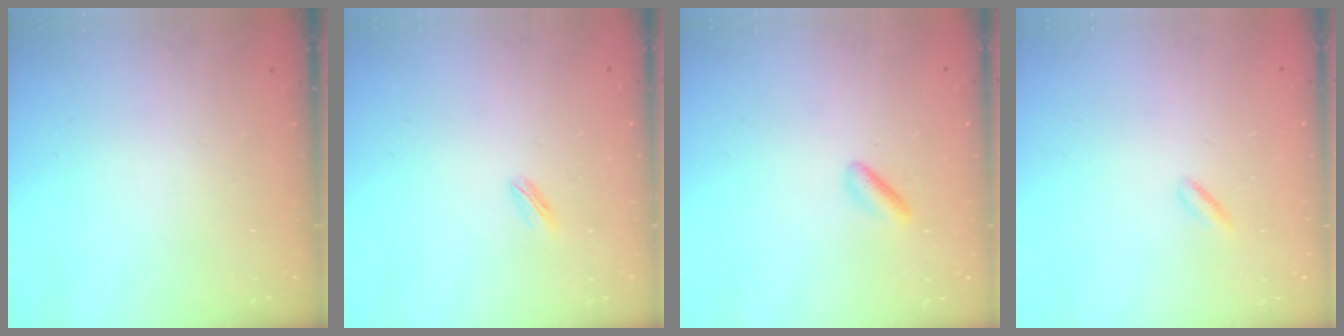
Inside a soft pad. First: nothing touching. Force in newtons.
{"total": 1.3, "press": 1.2, "slide": 0.3}
{"total": 1.9, "press": 1.7, "slide": 0.7}
{"total": 1.3, "press": 1.1, "slide": 0.6}